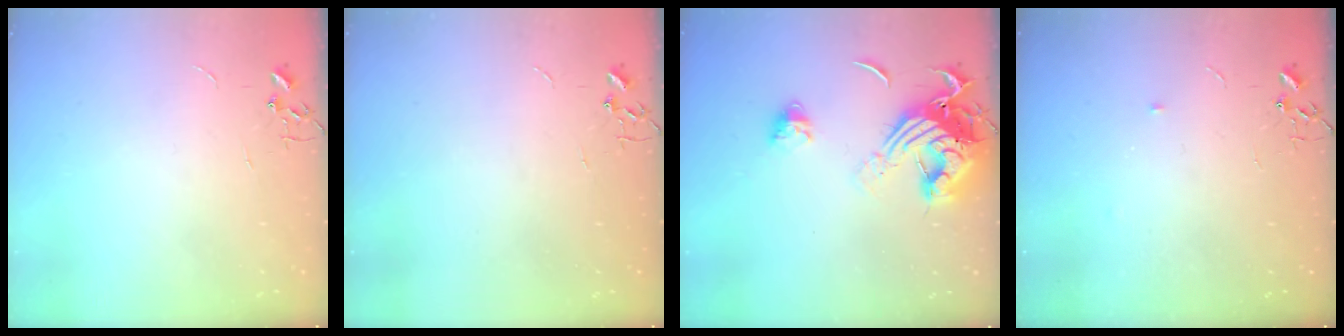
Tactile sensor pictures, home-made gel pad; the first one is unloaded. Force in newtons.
{"total": 0.0}
{"total": 17.0, "press": 16.9, "slide": 1.7}
{"total": 3.0, "press": 2.9, "slide": 0.5}